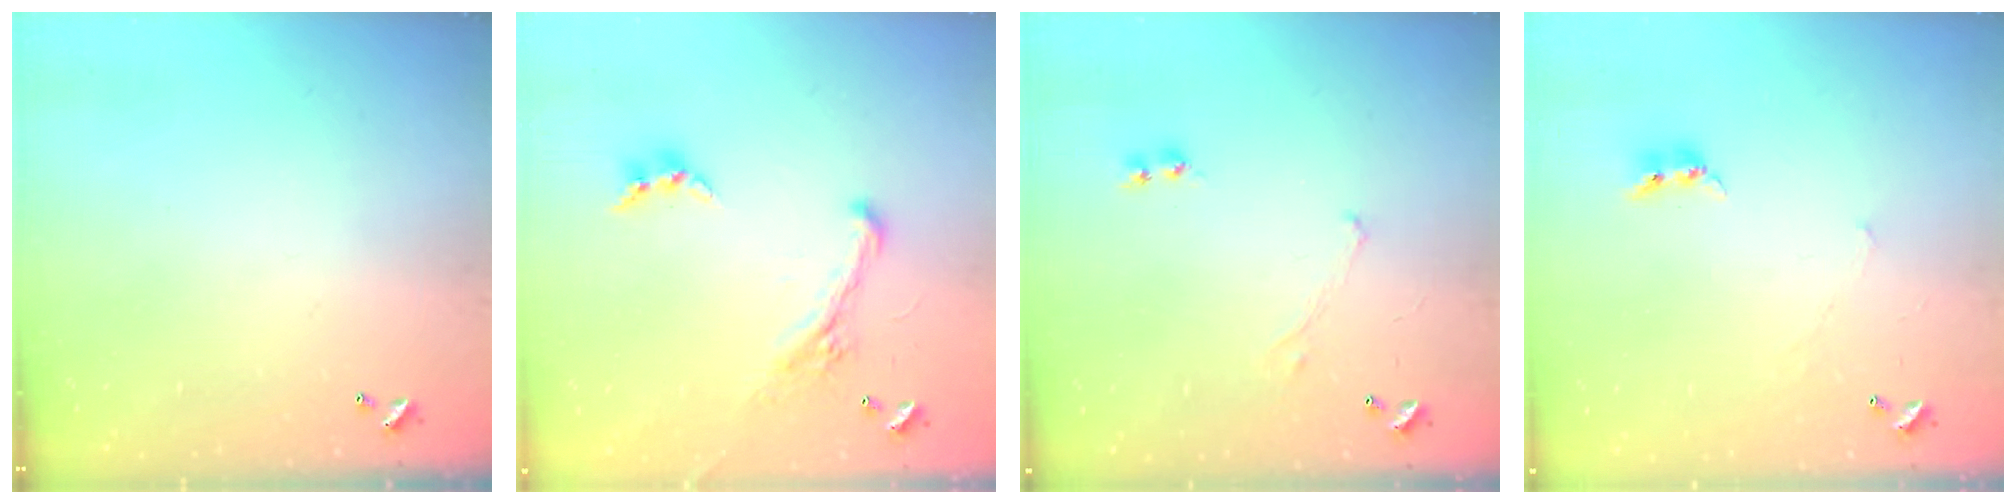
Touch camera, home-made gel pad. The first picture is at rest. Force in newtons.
{"total": 1.9, "press": 1.3, "slide": 1.4}
{"total": 0.7, "press": 0.6, "slide": 0.2}
{"total": 2.4, "press": 2.3, "slide": 0.4}